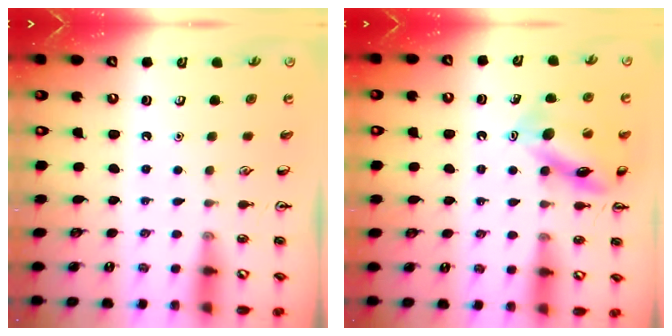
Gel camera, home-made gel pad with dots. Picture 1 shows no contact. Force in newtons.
{"total": 14.5, "press": 14.5, "slide": 1.2}